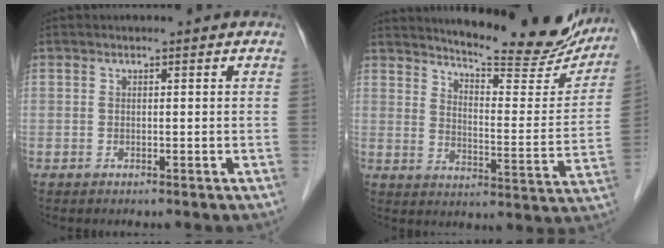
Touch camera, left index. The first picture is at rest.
{"total": 20.7, "force": [18.7, 3.5, 8.1], "torque": [-0.108, -0.054, 0.235]}